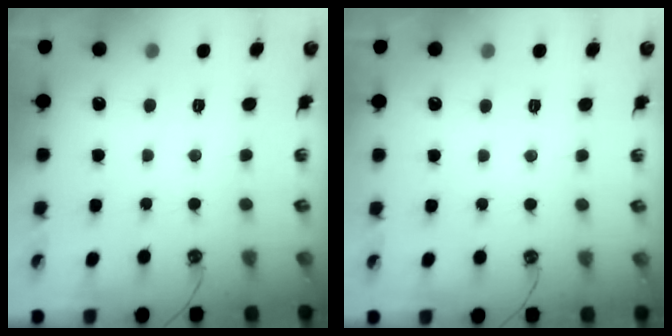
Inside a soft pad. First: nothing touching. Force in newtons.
{"total": 0.0}